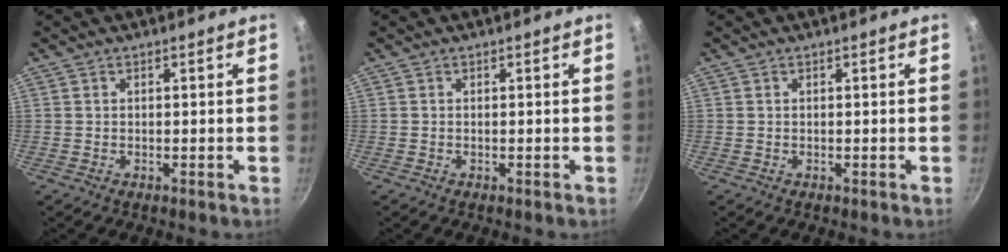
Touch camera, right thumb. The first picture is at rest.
{"total": 0.0}
{"total": 0.0}